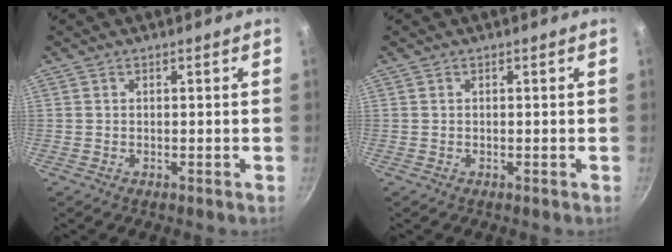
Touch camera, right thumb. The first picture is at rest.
{"total": 0.0}